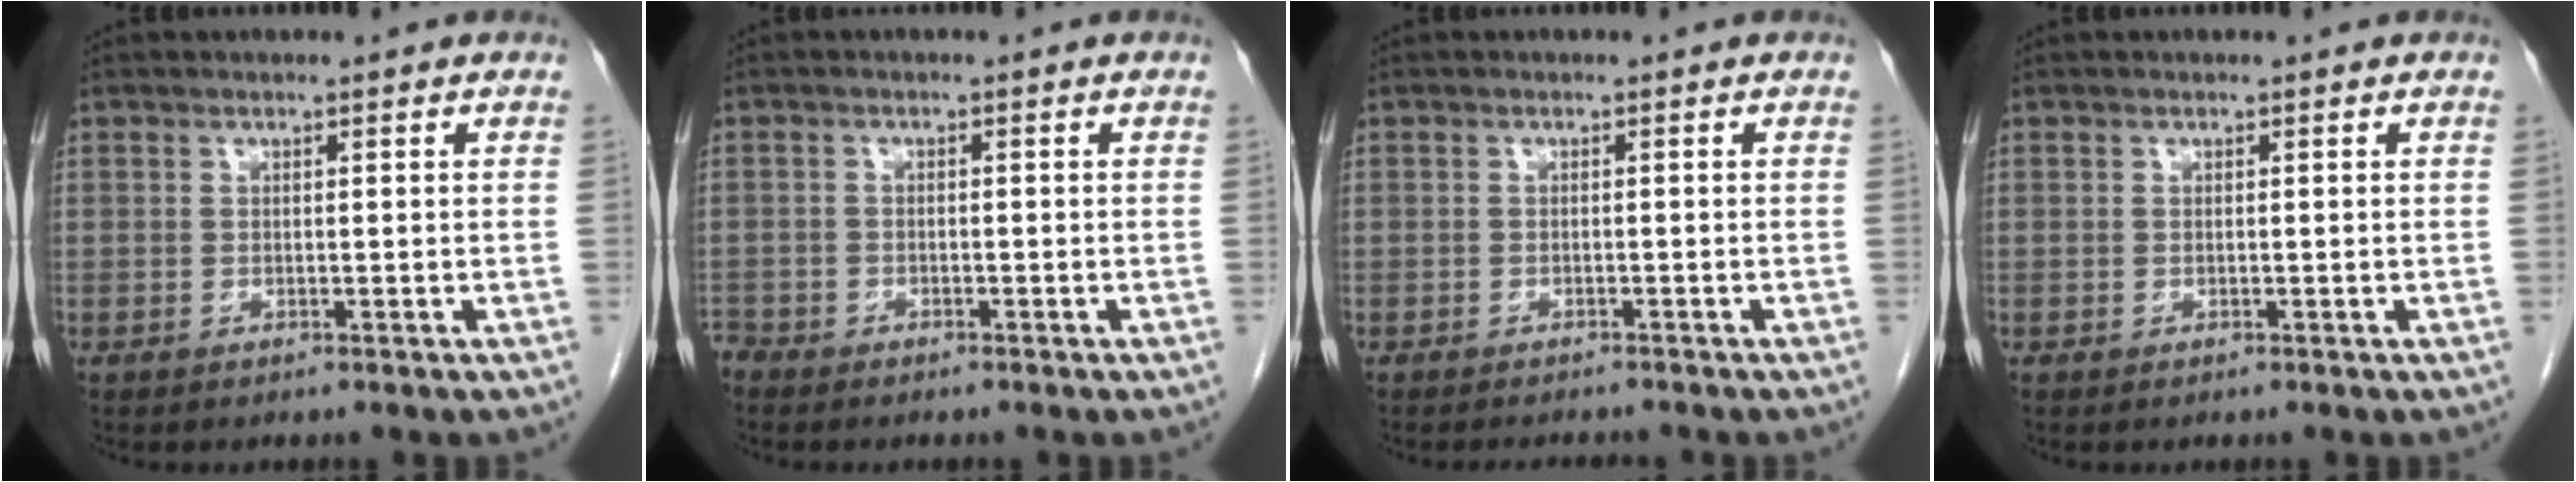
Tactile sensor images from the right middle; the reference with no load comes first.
{"total": 2.3, "force": [-2.2, 0.7, 0.3], "torque": [-0.005, -0.002, -0.040]}
{"total": 2.8, "force": [-2.7, 0.2, 0.7], "torque": [-0.007, -0.007, -0.035]}
{"total": 0.0}